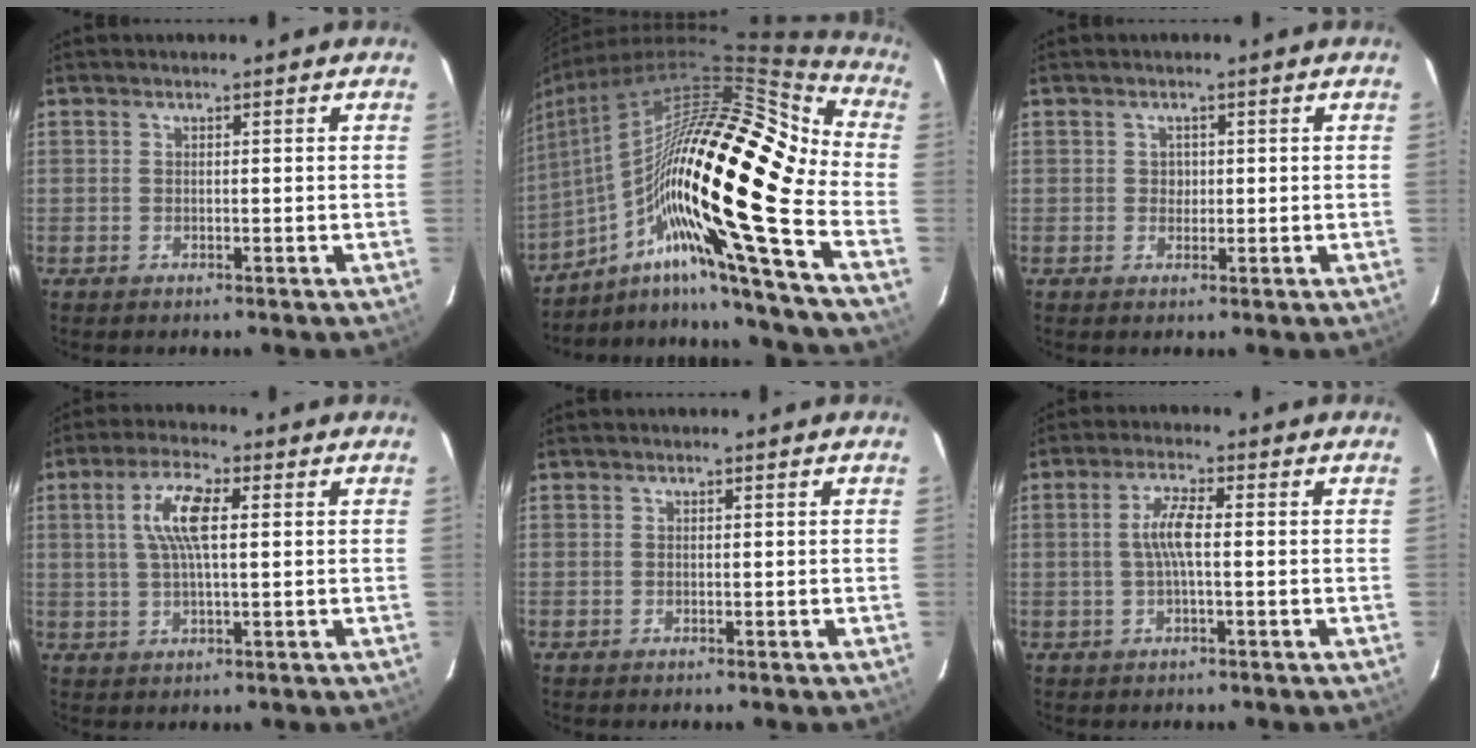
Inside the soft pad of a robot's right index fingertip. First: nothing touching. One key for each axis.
{"total": 28.9, "fx": -6.1, "fy": 5.5, "fz": 27.8, "tx": -0.475, "ty": -0.054, "tz": -0.127}
{"total": 1.3, "fx": 0.1, "fy": 1.3, "fz": 0.2, "tx": -0.001, "ty": 0.004, "tz": 0.002}
{"total": 7.7, "fx": 1.7, "fy": 2.1, "fz": 7.2, "tx": -0.141, "ty": 0.012, "tz": 0.032}
{"total": 0.0}
{"total": 4.6, "fx": -0.2, "fy": 0.5, "fz": 4.6, "tx": -0.090, "ty": 0.005, "tz": -0.002}